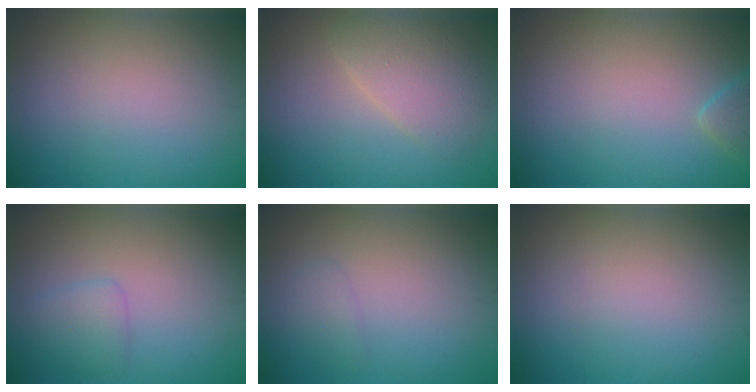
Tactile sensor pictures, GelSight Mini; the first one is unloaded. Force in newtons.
{"total": 3.6, "press": 3.6, "slide": 0.3}
{"total": 1.6, "press": 1.6, "slide": 0.1}
{"total": 1.8, "press": 1.8, "slide": 0.1}
{"total": 1.0, "press": 1.0, "slide": 0.1}
{"total": 0.0}